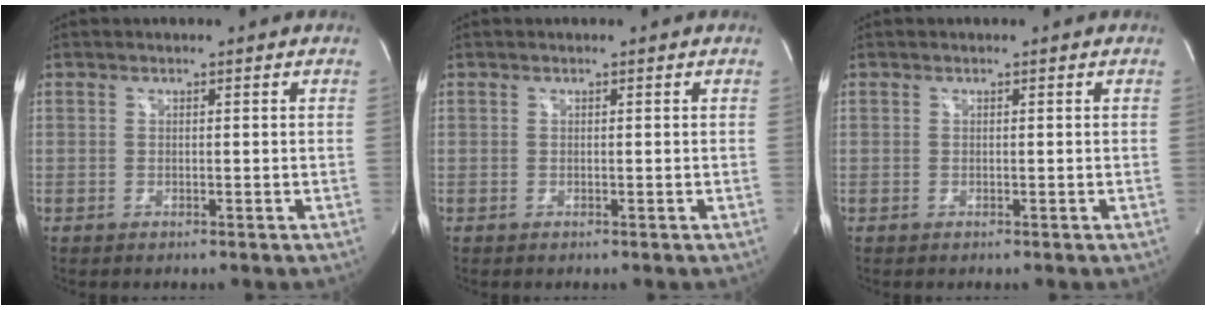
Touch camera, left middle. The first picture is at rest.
{"total": 0.0}
{"total": 0.0}